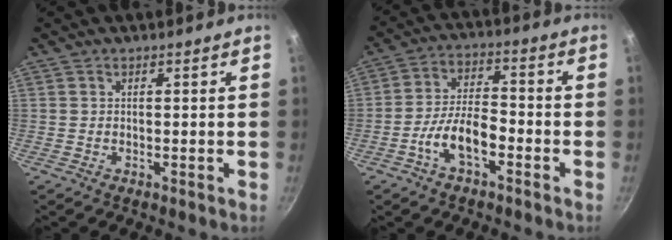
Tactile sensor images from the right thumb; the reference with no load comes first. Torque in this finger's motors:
{"motor_torque": [0.53, 0.34, 1.08, -0.63, 0.06]}